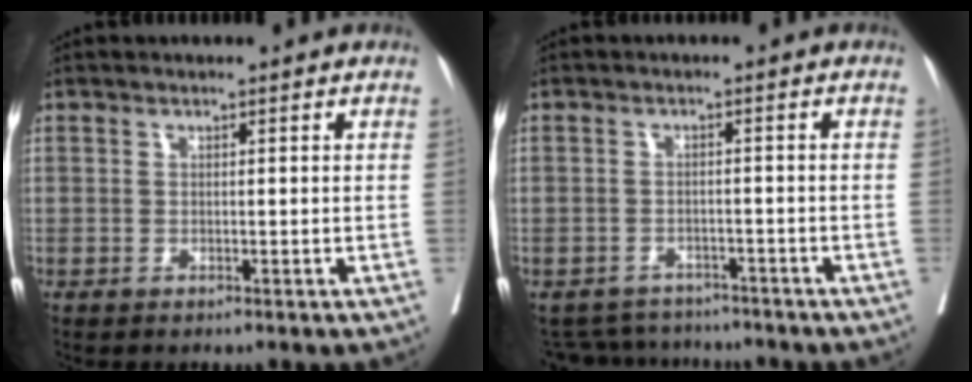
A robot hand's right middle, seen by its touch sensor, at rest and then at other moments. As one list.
[{"total": 6.9, "force": [-6.7, 1.9, 0.0], "torque": [0.001, 0.010, -0.094]}]